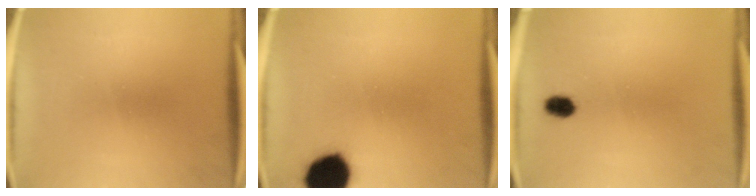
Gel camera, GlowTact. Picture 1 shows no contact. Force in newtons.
{"total": 13.8}
{"total": 2.7}